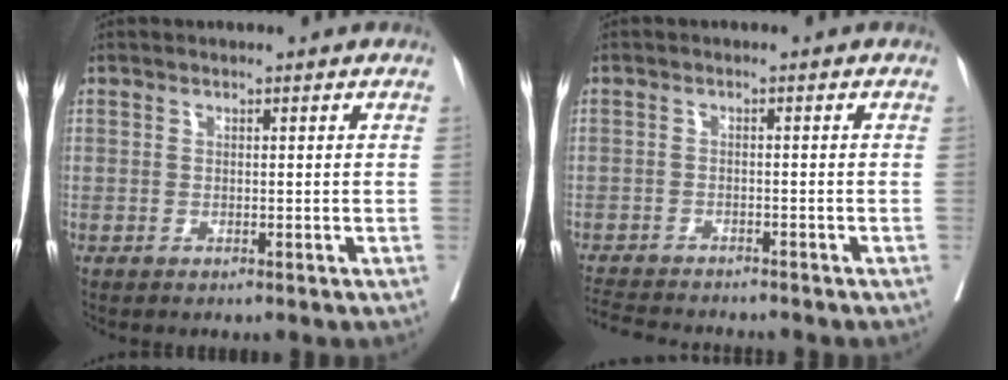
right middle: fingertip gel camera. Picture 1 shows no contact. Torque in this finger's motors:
{"motor_torque": [0.09, -0.24, 0.00, 0.01]}